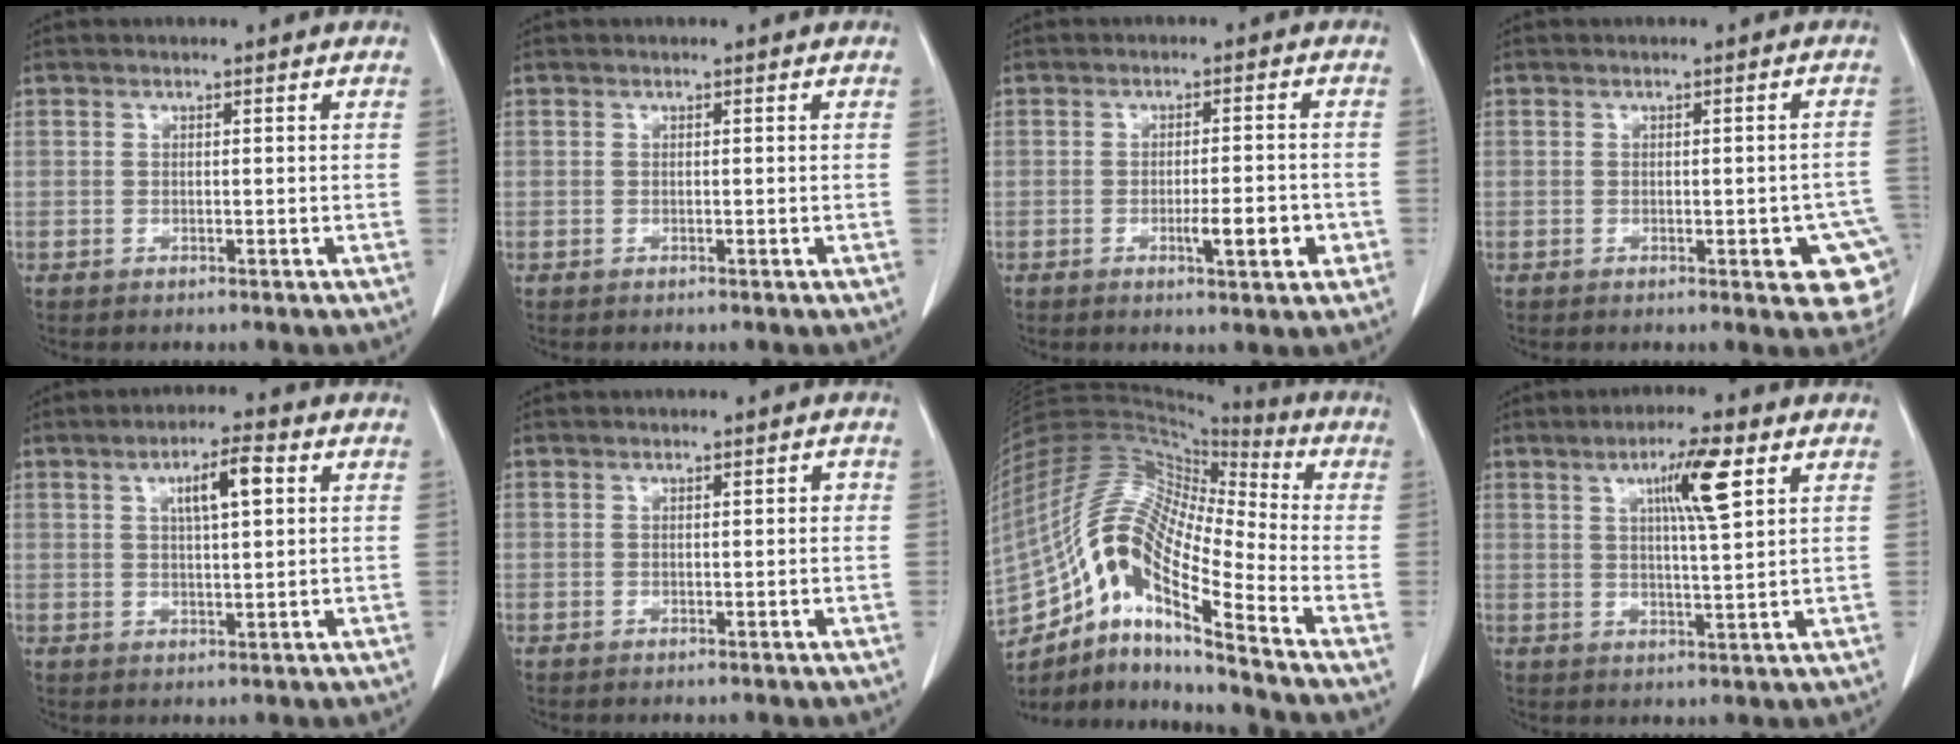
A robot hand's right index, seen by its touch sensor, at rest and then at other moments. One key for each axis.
{"total": 0.0}
{"total": 5.2, "fx": -1.9, "fy": 0.9, "fz": 4.8, "tx": -0.071, "ty": -0.001, "tz": -0.023}
{"total": 8.2, "fx": -3.2, "fy": 2.3, "fz": 7.2, "tx": -0.058, "ty": 0.006, "tz": -0.037}
{"total": 5.8, "fx": 2.0, "fy": 1.1, "fz": 5.3, "tx": -0.090, "ty": 0.007, "tz": 0.033}
{"total": 0.6, "fx": 0.1, "fy": 0.3, "fz": 0.5, "tx": -0.004, "ty": 0.003, "tz": 0.001}
{"total": 16.8, "fx": -9.7, "fy": 2.9, "fz": 13.4, "tx": -0.265, "ty": 0.021, "tz": -0.171}
{"total": 7.5, "fx": 3.2, "fy": 0.3, "fz": 6.8, "tx": -0.116, "ty": 0.004, "tz": 0.054}